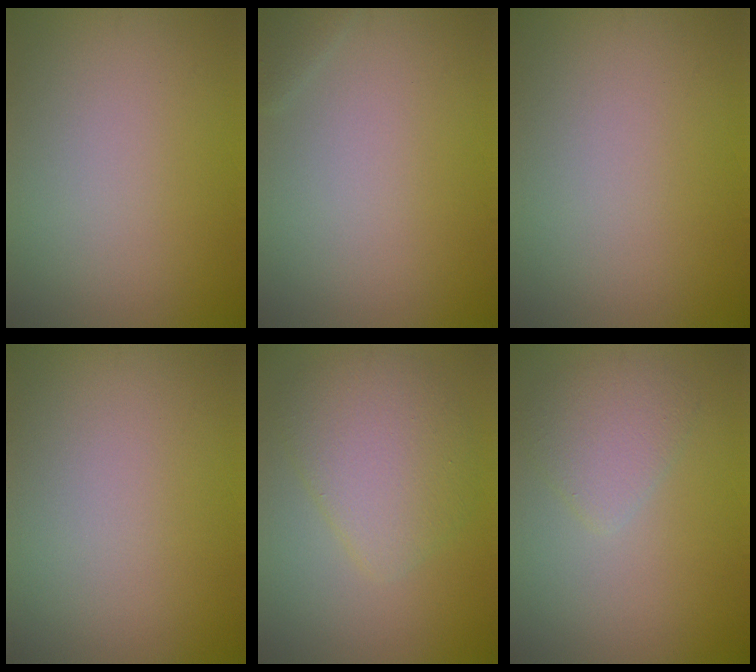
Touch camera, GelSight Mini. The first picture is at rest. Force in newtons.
{"total": 0.8, "press": 0.8, "slide": 0.1}
{"total": 0.0}
{"total": 0.0}
{"total": 4.4, "press": 4.4, "slide": 0.2}
{"total": 2.5, "press": 2.5, "slide": 0.2}